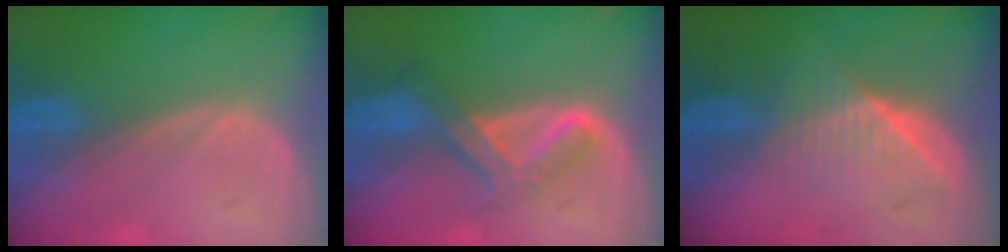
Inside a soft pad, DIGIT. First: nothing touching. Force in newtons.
{"total": 6.7, "press": 5.6, "slide": 3.6}
{"total": 6.3, "press": 5.8, "slide": 2.6}